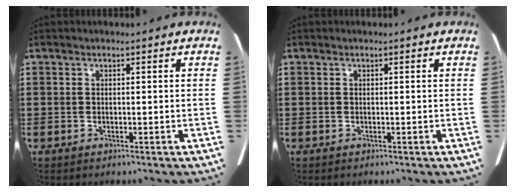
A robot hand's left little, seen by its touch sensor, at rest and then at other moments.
{"total": 0.0}